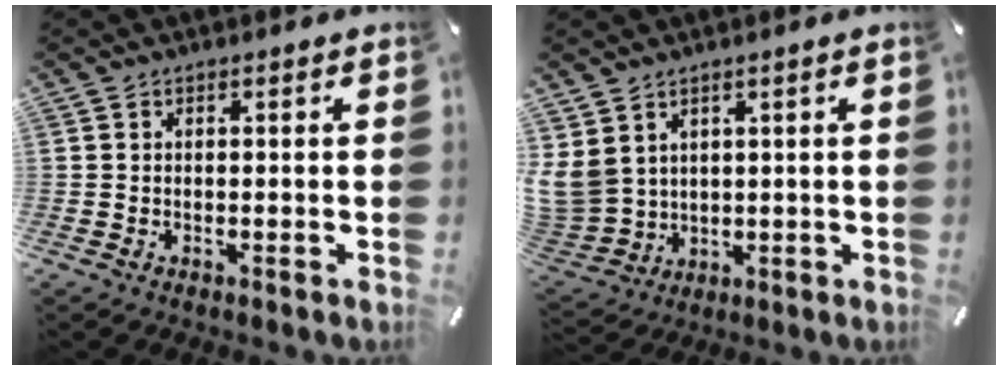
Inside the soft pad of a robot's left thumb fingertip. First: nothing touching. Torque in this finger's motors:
{"motor_torque": [2.22, 2.18, 1.30, -1.47, 0.63]}